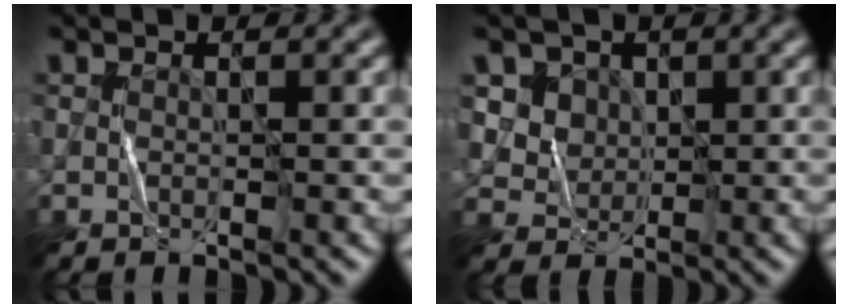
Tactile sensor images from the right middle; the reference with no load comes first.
{"total": 4.8, "force": [2.2, 3.8, 1.9], "torque": [-0.048, -0.008, 0.047]}